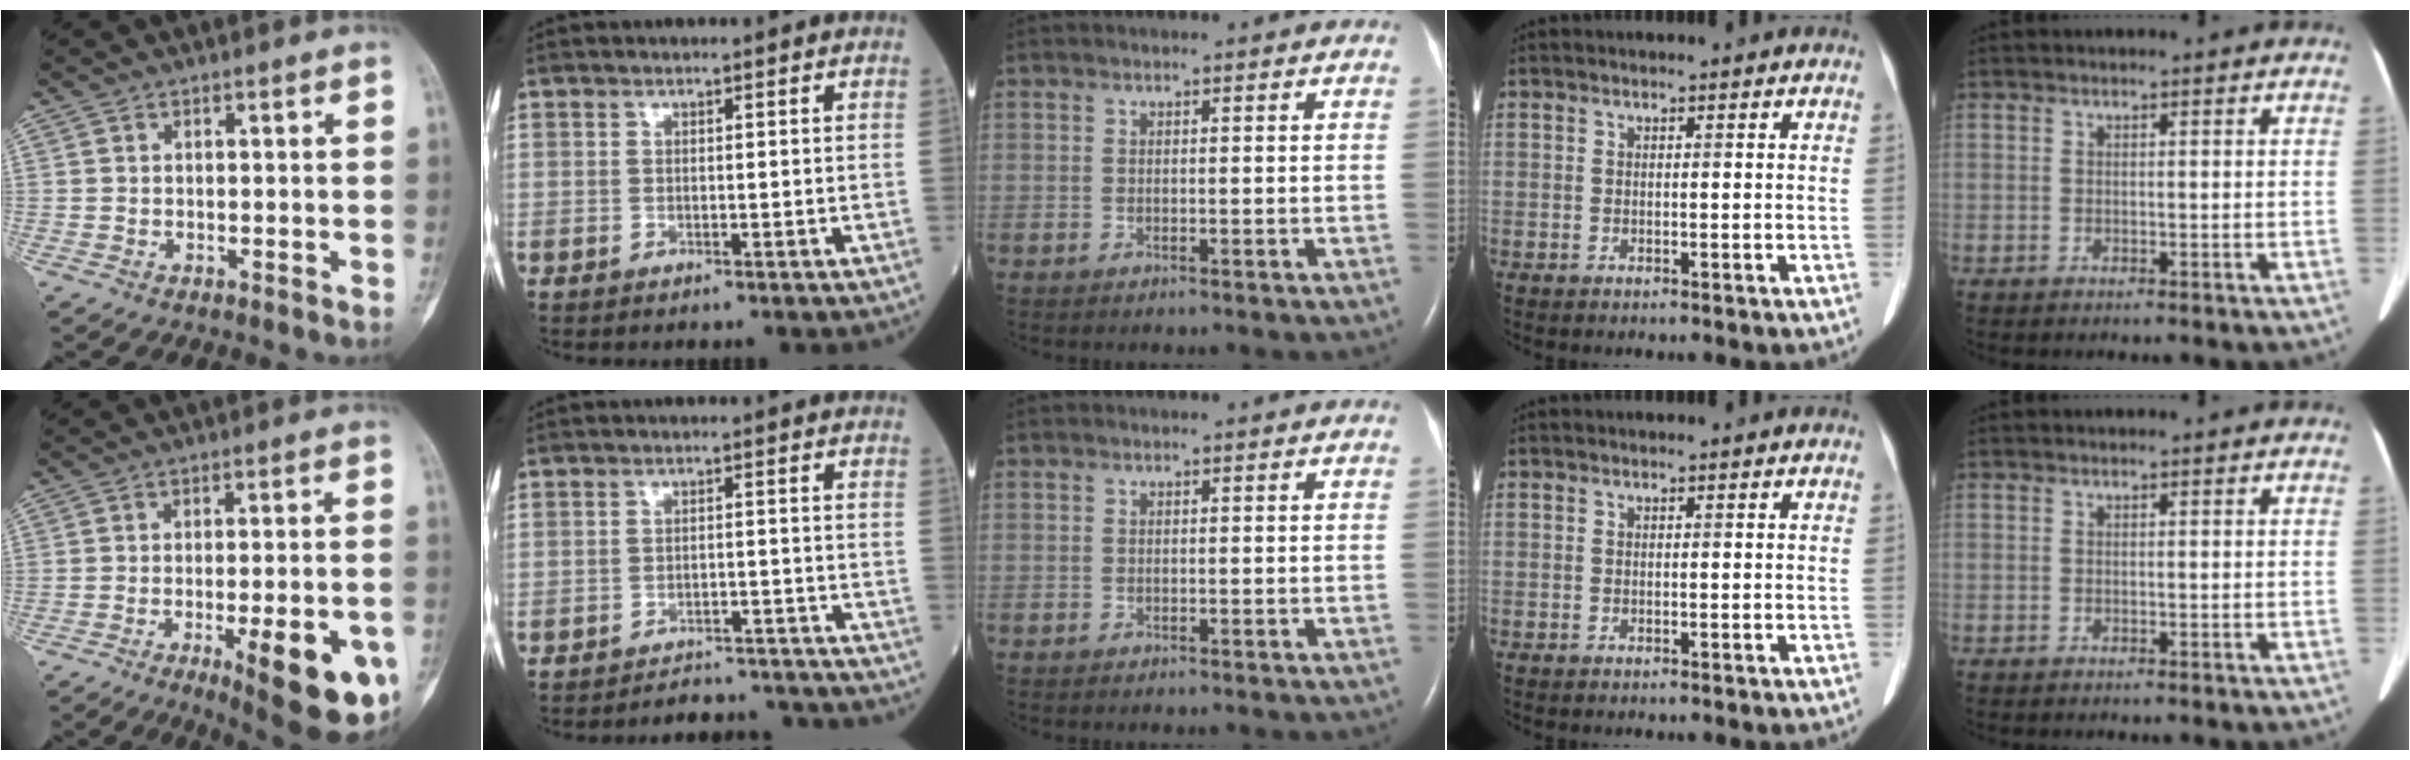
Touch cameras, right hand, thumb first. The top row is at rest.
{"thumb": {"total": 17.5, "force": [-6.8, 4.8, 15.4], "torque": [-0.153, 0.010, -0.078]}, "index": {"total": 9.2, "force": [-9.1, 1.7, -0.1], "torque": [0.017, 0.023, -0.107]}}